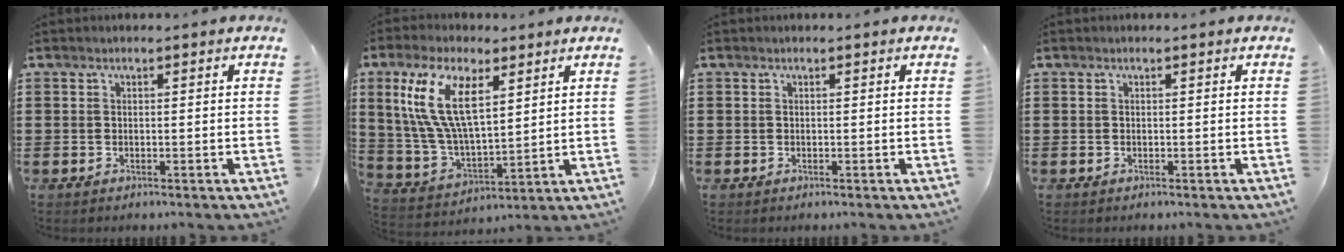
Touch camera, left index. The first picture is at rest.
{"total": 12.8, "force": [5.9, 5.6, 9.8], "torque": [-0.214, 0.005, 0.110]}
{"total": 0.0}
{"total": 0.0}